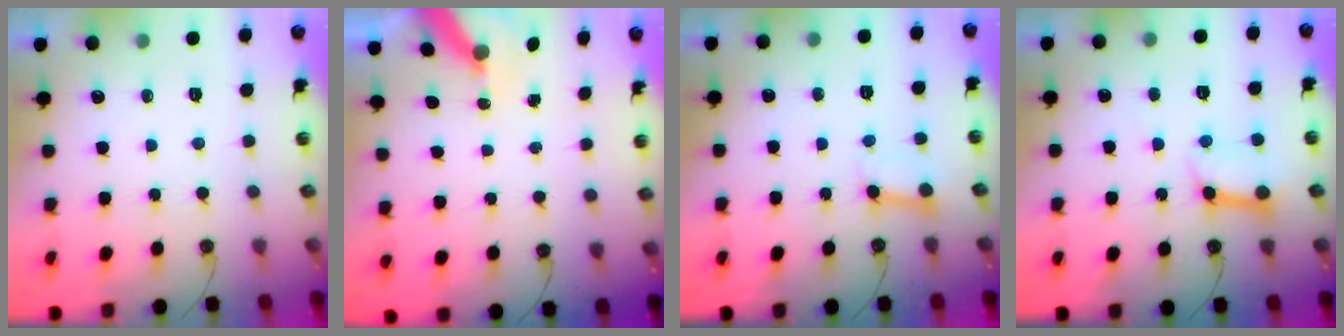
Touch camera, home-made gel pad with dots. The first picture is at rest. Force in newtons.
{"total": 7.2, "press": 7.2, "slide": 0.7}
{"total": 3.5, "press": 3.4, "slide": 0.3}
{"total": 10.2, "press": 10.2, "slide": 1.2}